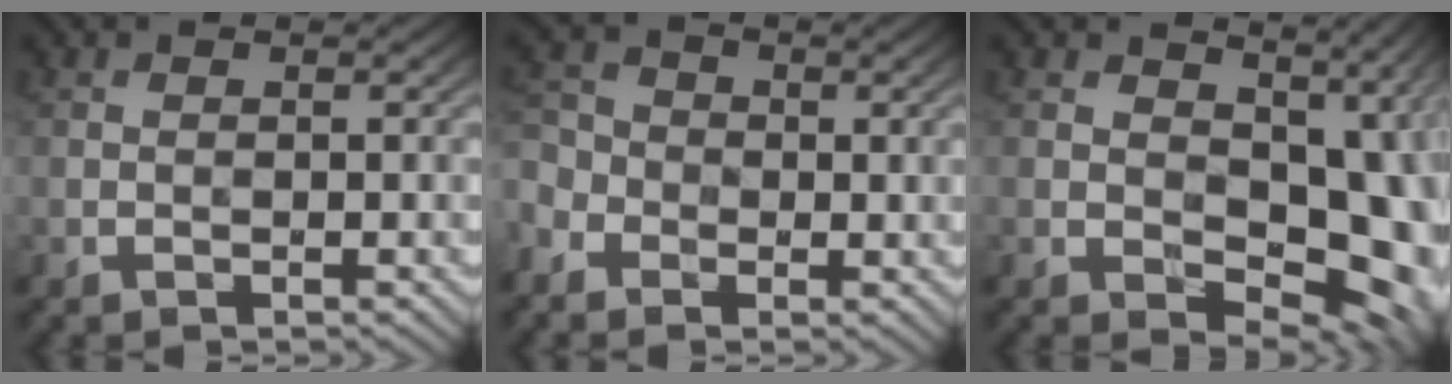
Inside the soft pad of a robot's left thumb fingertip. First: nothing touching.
{"total": 4.5, "force": [-2.0, 3.5, 2.1], "torque": [-0.070, -0.006, -0.049]}
{"total": 13.9, "force": [0.7, 9.1, 10.5], "torque": [-0.105, -0.017, 0.028]}